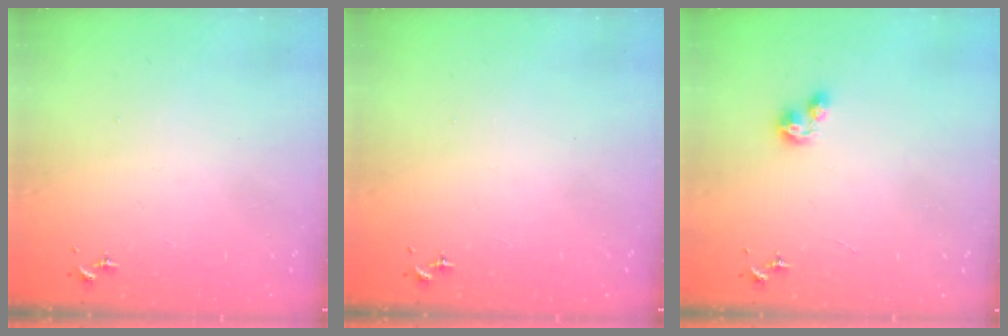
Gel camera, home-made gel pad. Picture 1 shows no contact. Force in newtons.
{"total": 0.0}
{"total": 6.1, "press": 6.1, "slide": 0.8}